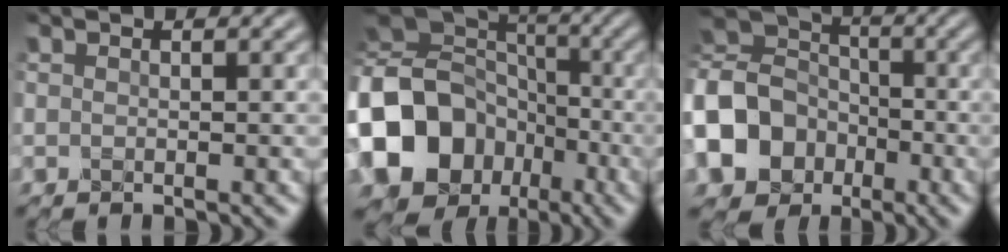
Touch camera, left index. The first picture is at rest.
{"total": 16.6, "force": [-5.6, 13.7, 7.6], "torque": [-0.184, -0.006, -0.124]}
{"total": 12.8, "force": [-4.8, 10.7, 5.2], "torque": [-0.143, -0.017, -0.118]}